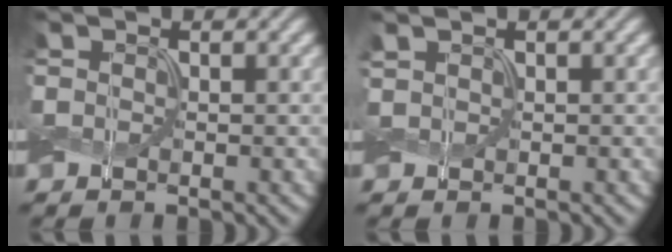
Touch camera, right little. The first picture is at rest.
{"total": 0.6, "force": [0.5, 0.2, 0.3], "torque": [-0.006, 0.003, 0.010]}